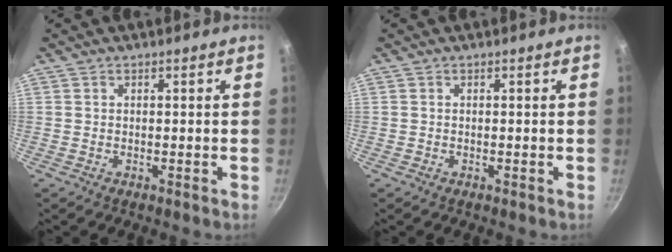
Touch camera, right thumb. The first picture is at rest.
{"total": 0.0}